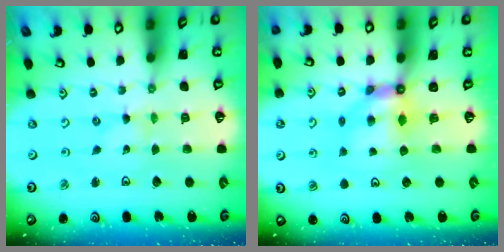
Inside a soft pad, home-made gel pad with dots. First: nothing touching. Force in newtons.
{"total": 6.0, "press": 5.9, "slide": 0.4}